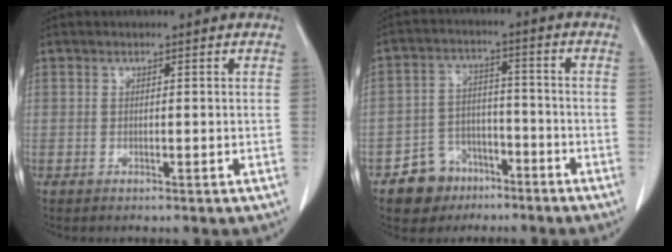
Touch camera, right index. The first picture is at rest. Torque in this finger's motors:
{"motor_torque": [-0.24, 0.06, -0.26, -0.14]}